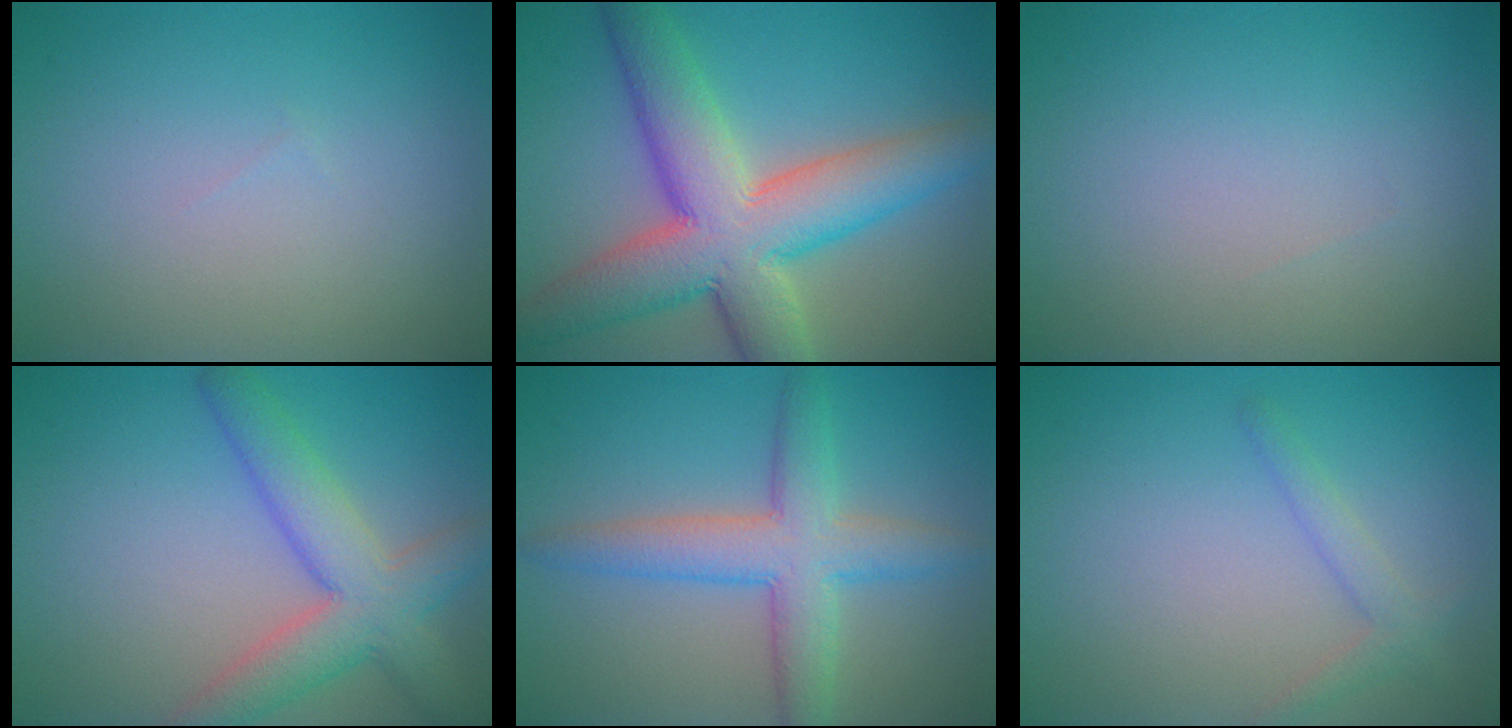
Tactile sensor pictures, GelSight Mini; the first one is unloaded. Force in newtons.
{"total": 10.6, "press": 10.6, "slide": 0.3}
{"total": 0.0}
{"total": 6.2, "press": 6.2, "slide": 0.4}
{"total": 5.5, "press": 5.5, "slide": 0.1}
{"total": 1.8, "press": 1.7, "slide": 0.1}